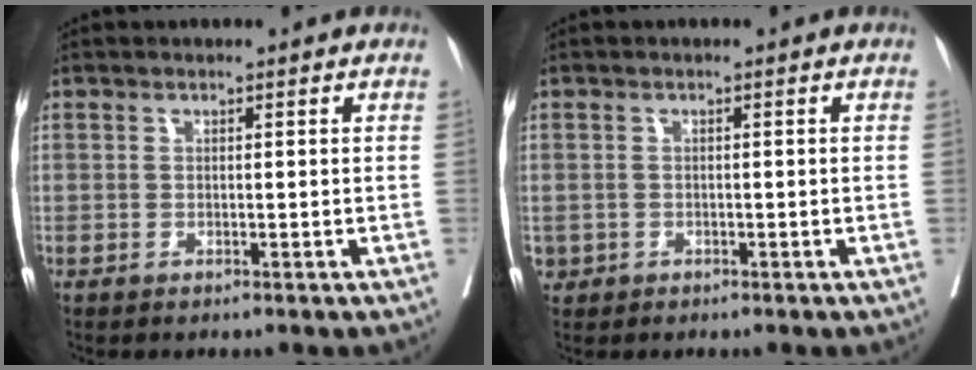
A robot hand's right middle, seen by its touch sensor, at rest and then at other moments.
{"total": 1.3, "force": [-0.5, 1.2, 0.3], "torque": [-0.007, 0.003, -0.003]}